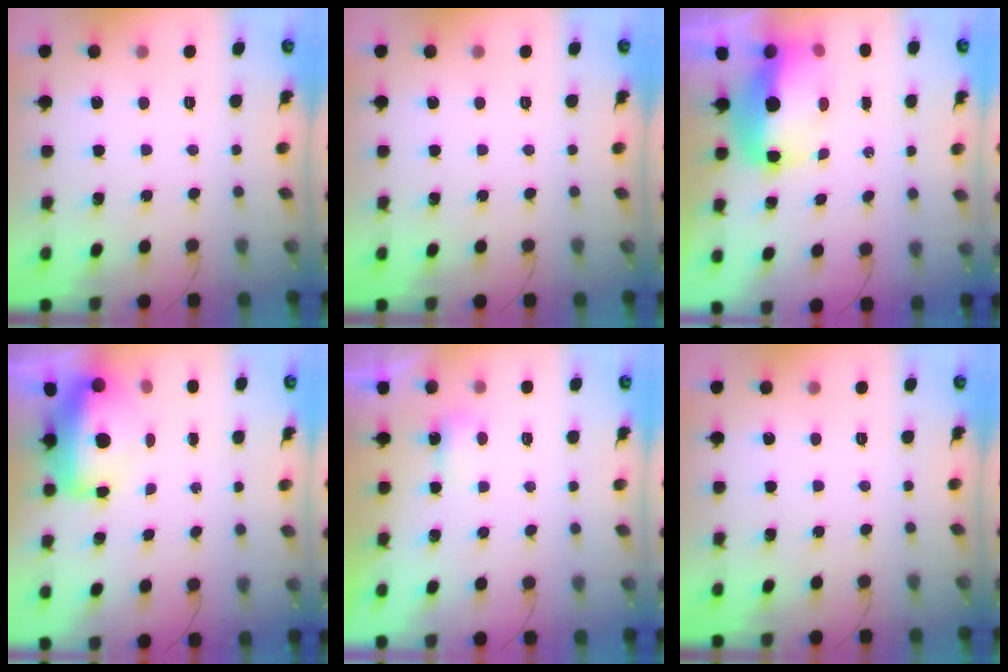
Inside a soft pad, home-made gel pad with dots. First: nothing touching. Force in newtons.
{"total": 0.0}
{"total": 11.3, "press": 11.1, "slide": 2.3}
{"total": 11.7, "press": 11.4, "slide": 2.7}
{"total": 2.3, "press": 2.1, "slide": 0.8}
{"total": 0.0}